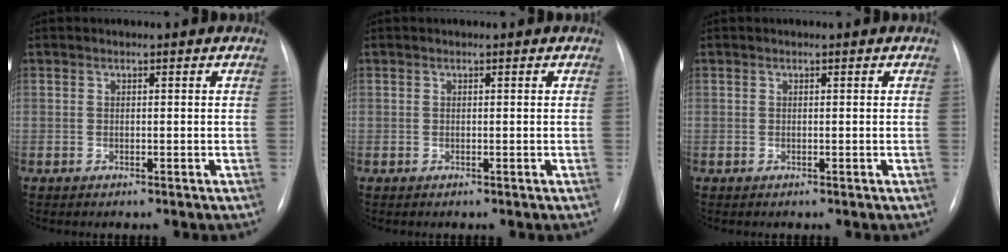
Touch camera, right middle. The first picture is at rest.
{"total": 0.0}
{"total": 0.0}